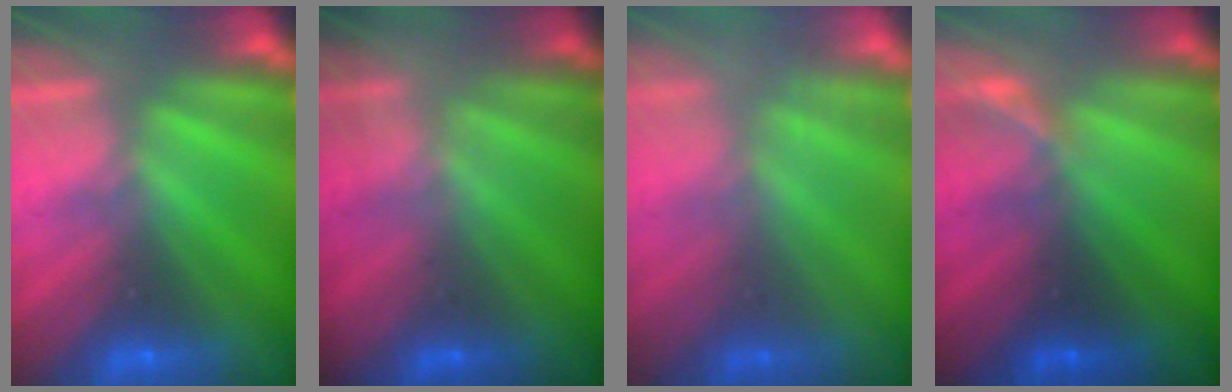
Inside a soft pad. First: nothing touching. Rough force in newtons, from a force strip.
{"total": 1.8}
{"total": 2.4}
{"total": 1.3}